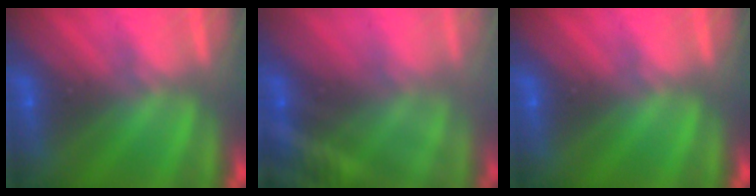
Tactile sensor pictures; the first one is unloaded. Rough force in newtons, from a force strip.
{"total": 2.8}
{"total": 0.0}